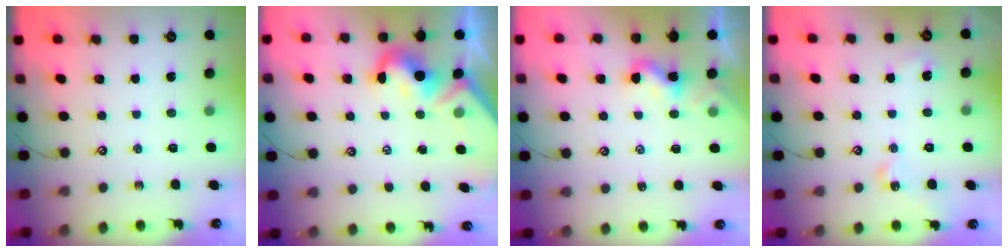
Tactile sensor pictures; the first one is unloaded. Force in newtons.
{"total": 5.2, "press": 5.1, "slide": 1.2}
{"total": 1.0, "press": 0.9, "slide": 0.5}
{"total": 3.7, "press": 3.6, "slide": 0.6}